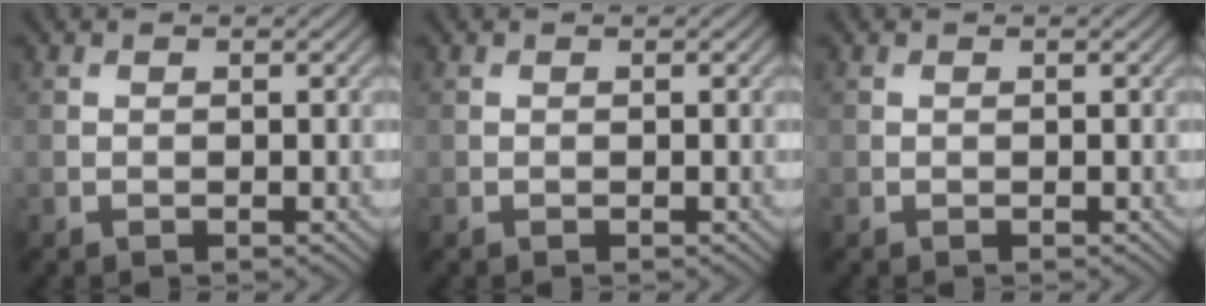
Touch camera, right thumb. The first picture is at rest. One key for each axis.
{"total": 0.0}
{"total": 0.0}